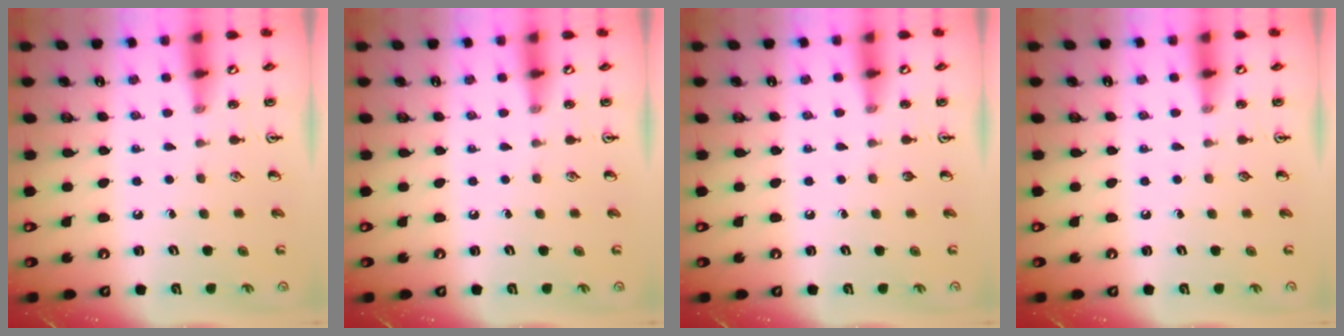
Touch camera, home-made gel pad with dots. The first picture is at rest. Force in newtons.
{"total": 0.0}
{"total": 0.0}
{"total": 0.0}